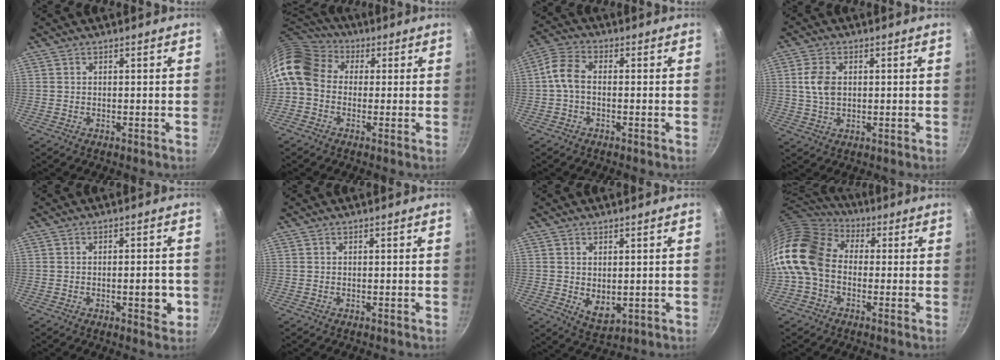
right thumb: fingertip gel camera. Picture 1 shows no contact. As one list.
[{"total": 12.2, "force": [1.5, 9.9, 7.0], "torque": [-0.124, 0.028, 0.006]}, {"total": 5.4, "force": [-0.8, 3.3, 4.2], "torque": [-0.096, 0.024, -0.028]}, {"total": 5.5, "force": [0.8, 3.7, 4.0], "torque": [-0.072, 0.002, 0.014]}, {"total": 5.3, "force": [-1.3, 2.1, 4.7], "torque": [-0.047, 0.004, -0.017]}, {"total": 0.0}, {"total": 4.8, "force": [0.4, 3.1, 3.7], "torque": [-0.051, -0.019, 0.016]}, {"total": 16.4, "force": [-0.4, 12.3, 10.8], "torque": [-0.199, 0.036, -0.027]}]